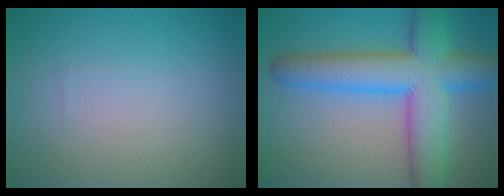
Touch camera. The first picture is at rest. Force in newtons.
{"total": 9.8, "press": 9.8, "slide": 0.3}